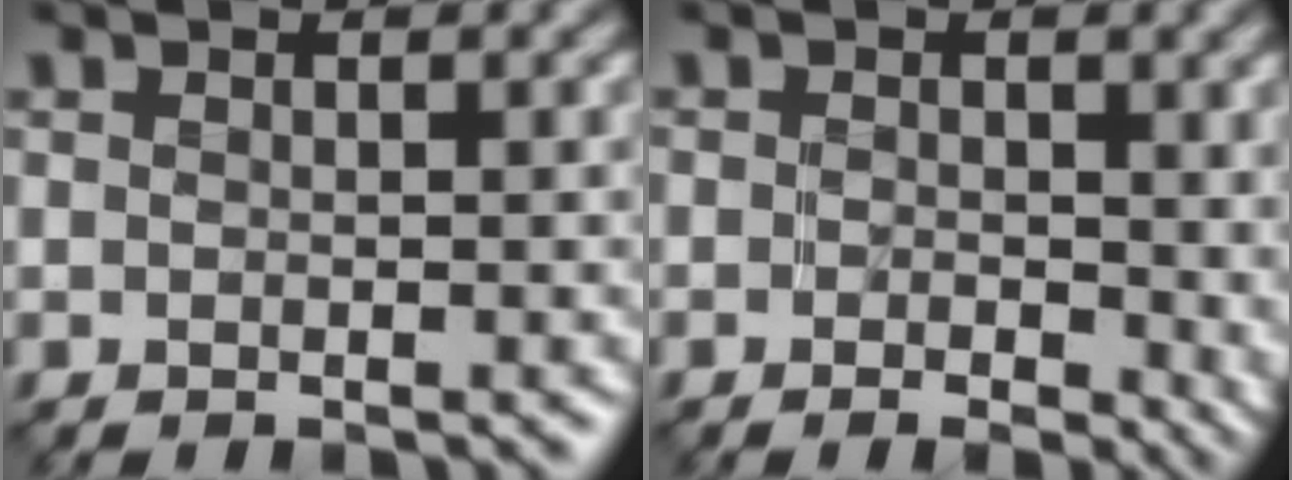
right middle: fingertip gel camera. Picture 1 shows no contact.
{"total": 4.6, "force": [-0.5, 2.7, 3.6], "torque": [-0.035, -0.008, -0.008]}